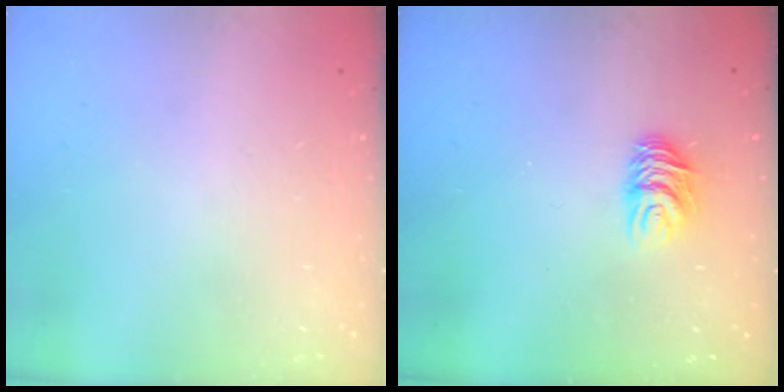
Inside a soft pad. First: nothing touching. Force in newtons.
{"total": 6.9, "press": 6.9, "slide": 0.5}